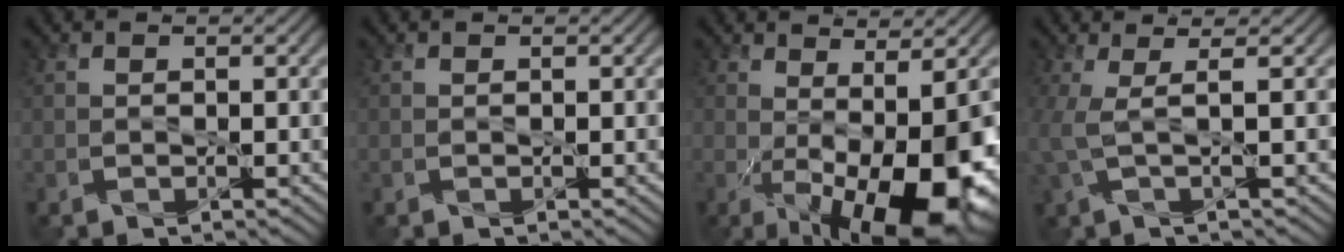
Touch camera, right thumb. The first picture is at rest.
{"total": 0.0}
{"total": 13.1, "force": [-2.8, 4.3, 12.1], "torque": [-0.181, -0.019, -0.023]}
{"total": 3.6, "force": [0.6, 0.6, 3.5], "torque": [-0.074, 0.010, 0.002]}